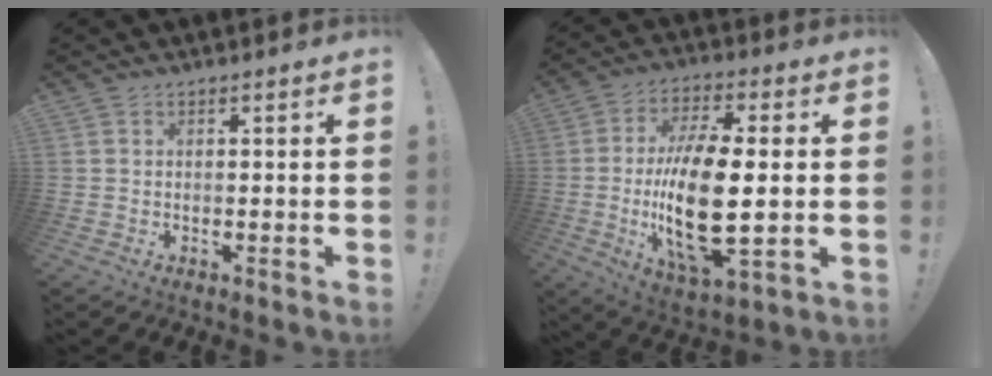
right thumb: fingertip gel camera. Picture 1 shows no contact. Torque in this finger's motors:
{"motor_torque": [2.14, 2.86, 0.35, 0.01, 0.54]}